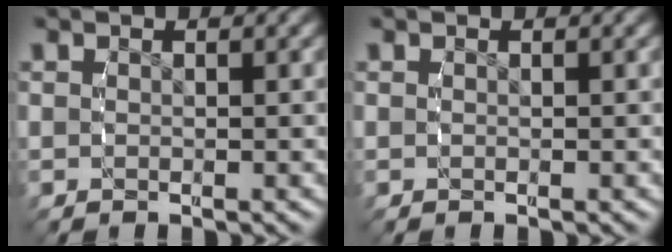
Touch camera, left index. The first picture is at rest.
{"total": 0.0}